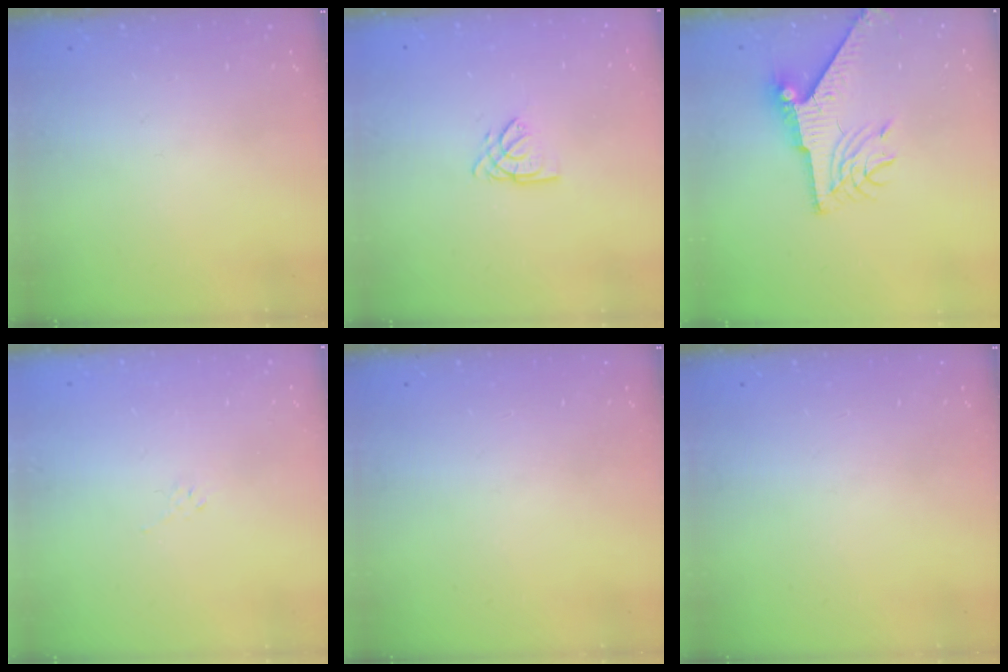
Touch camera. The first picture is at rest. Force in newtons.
{"total": 2.7, "press": 2.7, "slide": 0.3}
{"total": 9.1, "press": 9.1, "slide": 0.6}
{"total": 4.3, "press": 4.2, "slide": 0.9}
{"total": 0.0}
{"total": 0.0}